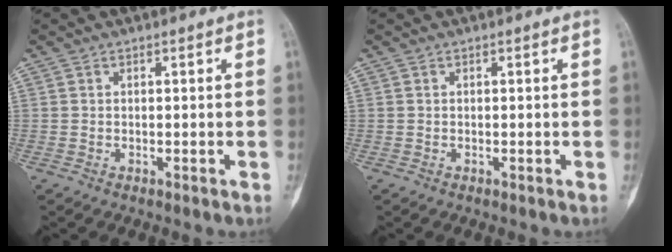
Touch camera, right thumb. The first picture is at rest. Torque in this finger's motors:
{"motor_torque": [0.36, 0.35, -0.03, -0.17, 0.07]}